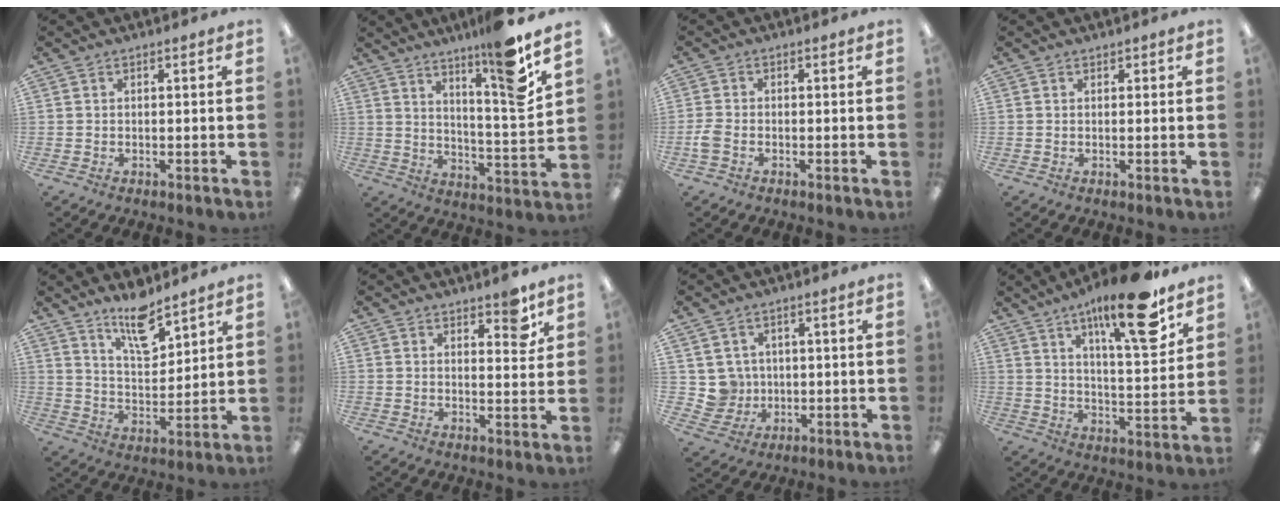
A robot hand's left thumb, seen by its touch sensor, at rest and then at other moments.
{"total": 13.8, "force": [10.2, 0.4, 9.4], "torque": [-0.137, -0.072, 0.152]}
{"total": 2.9, "force": [-1.1, 1.6, 2.1], "torque": [-0.050, 0.002, -0.022]}
{"total": 0.7, "force": [0.5, 0.5, 0.1], "torque": [-0.001, 0.002, 0.009]}
{"total": 13.0, "force": [10.1, 4.6, 6.7], "torque": [-0.111, -0.061, 0.177]}
{"total": 5.9, "force": [4.3, 2.3, 3.3], "torque": [-0.020, -0.031, 0.067]}
{"total": 5.4, "force": [1.4, 5.3, 0.3], "torque": [-0.012, 0.000, 0.032]}
{"total": 18.3, "force": [12.0, 4.5, 13.1], "torque": [-0.196, -0.064, 0.183]}